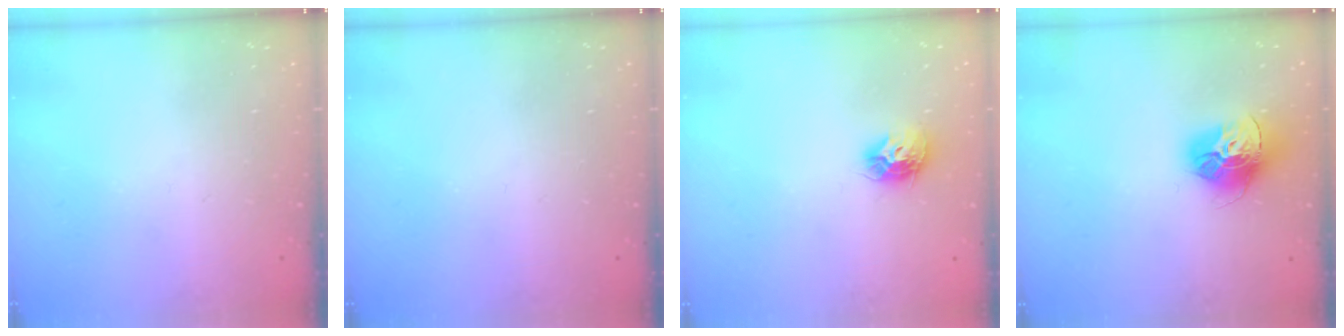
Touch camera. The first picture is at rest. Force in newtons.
{"total": 0.0}
{"total": 9.3, "press": 9.3, "slide": 0.3}
{"total": 14.8, "press": 14.8, "slide": 1.6}